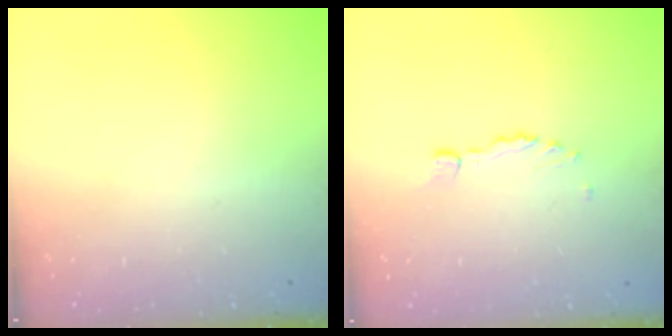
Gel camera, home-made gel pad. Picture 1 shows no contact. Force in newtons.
{"total": 0.0}